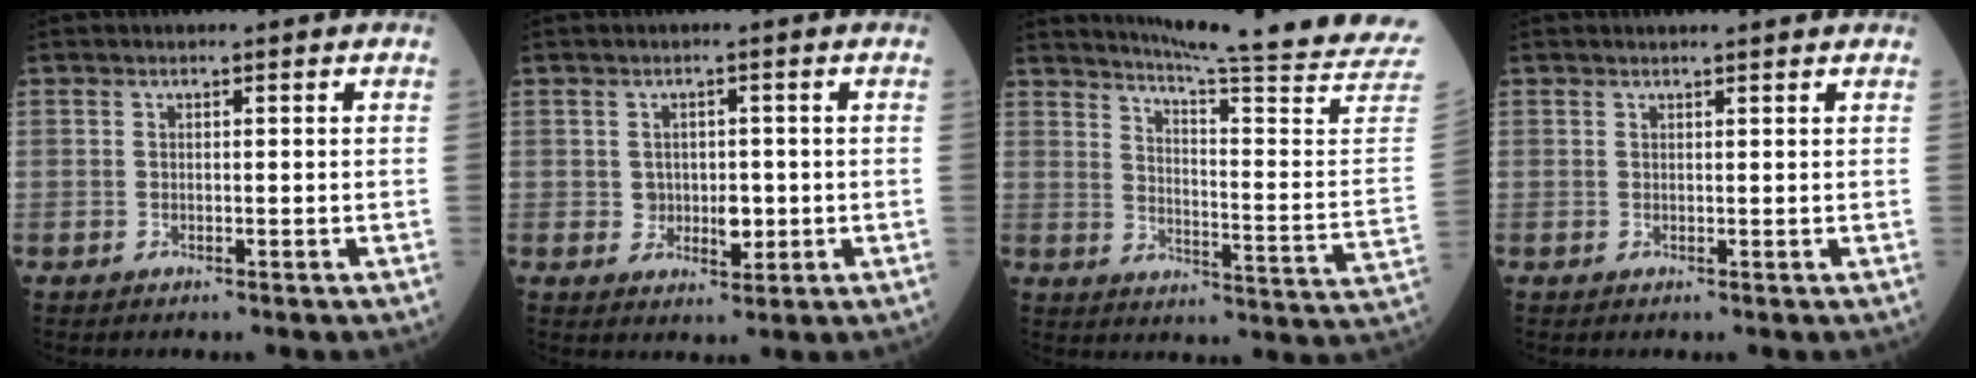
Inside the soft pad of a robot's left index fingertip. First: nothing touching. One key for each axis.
{"total": 3.4, "fx": -0.2, "fy": 2.5, "fz": 2.3, "tx": -0.032, "ty": 0.002, "tz": 0.005}
{"total": 25.4, "fx": 23.1, "fy": -2.7, "fz": 10.1, "tx": -0.159, "ty": -0.131, "tz": 0.284}
{"total": 2.3, "fx": 2.2, "fy": -0.1, "fz": 0.7, "tx": -0.010, "ty": 0.008, "tz": 0.026}